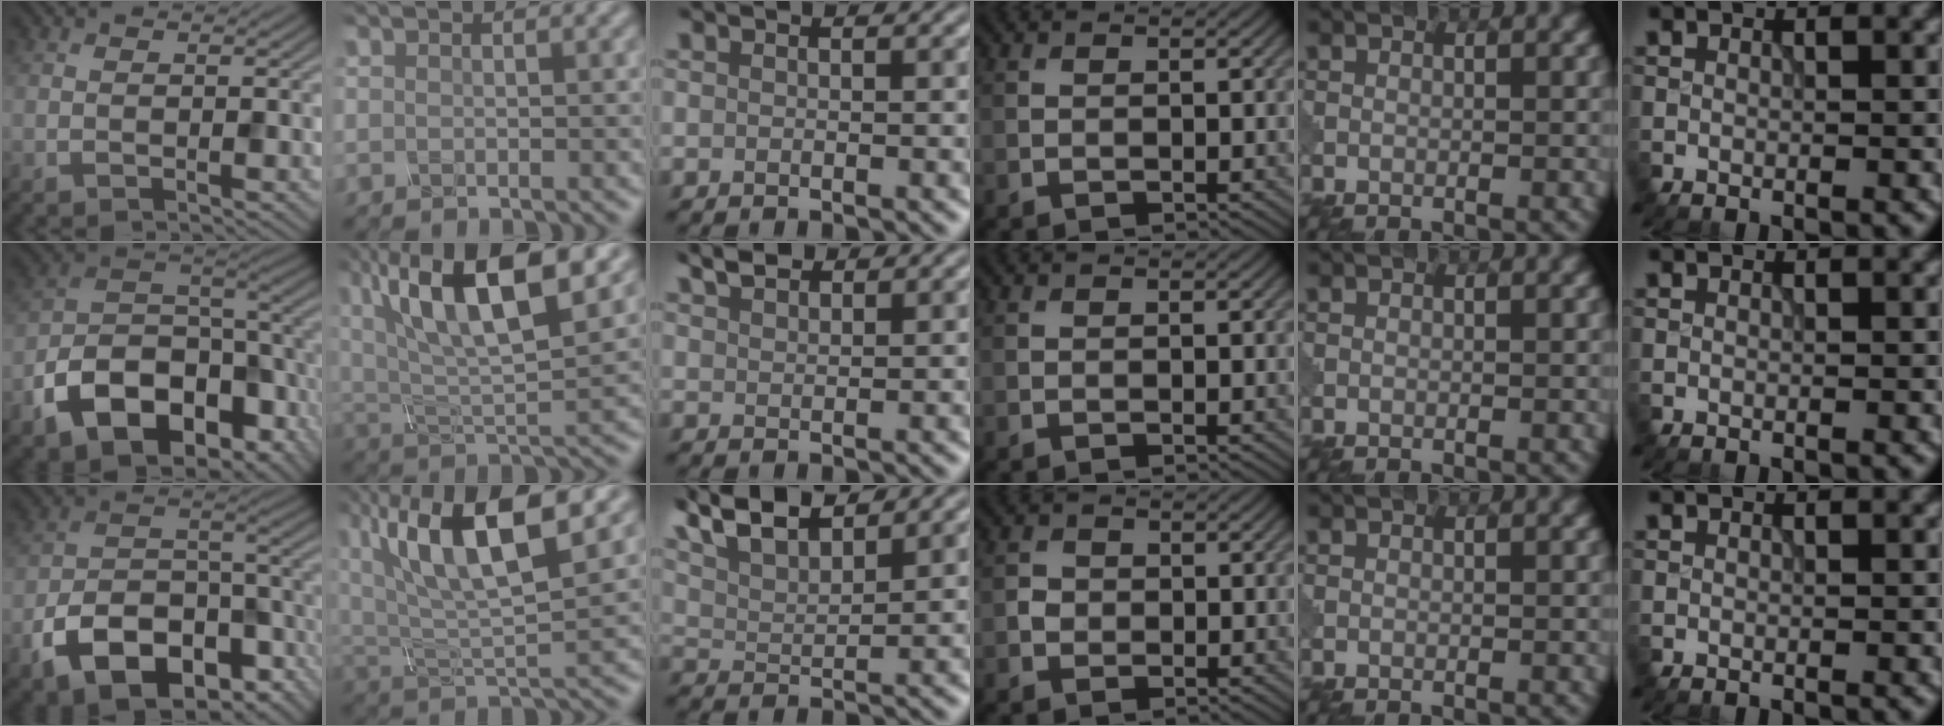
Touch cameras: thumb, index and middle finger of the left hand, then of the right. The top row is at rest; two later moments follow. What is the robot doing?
{"motion": "shake", "object": "sieve"}